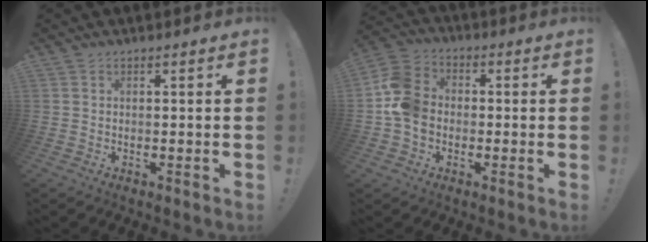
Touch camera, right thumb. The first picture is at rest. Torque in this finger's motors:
{"motor_torque": [1.57, 1.54, 1.03, -0.31, 0.06]}